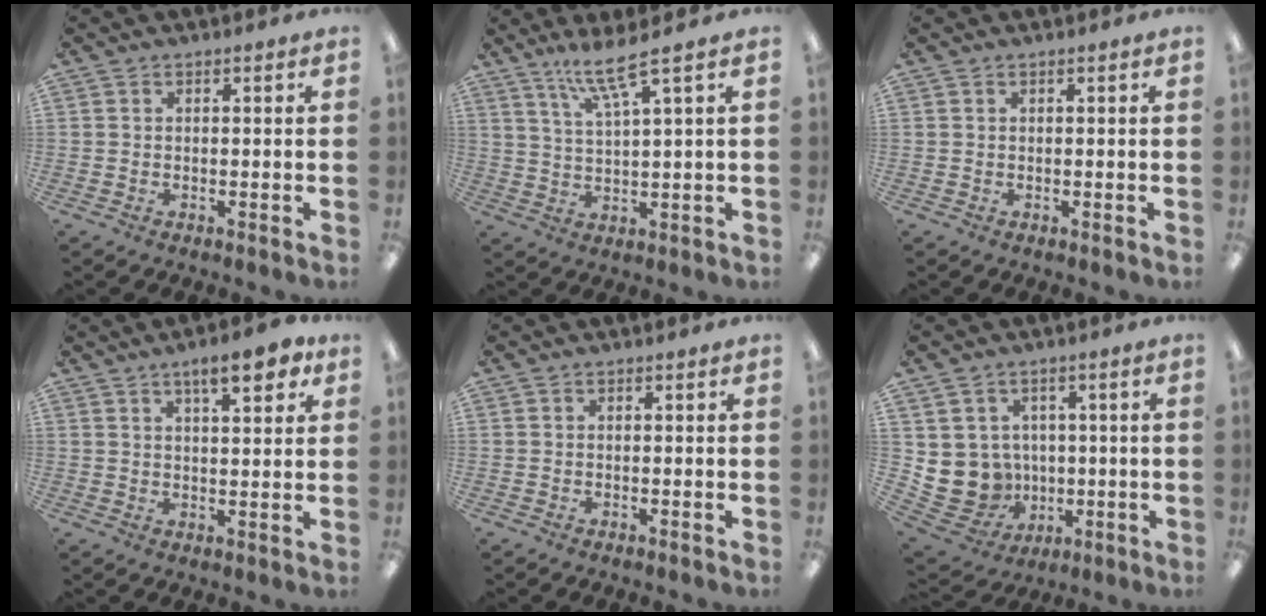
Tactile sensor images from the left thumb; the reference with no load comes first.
{"total": 7.8, "force": [5.7, 0.4, 5.3], "torque": [-0.118, -0.015, 0.099]}
{"total": 0.0}
{"total": 7.8, "force": [4.7, 2.7, 5.6], "torque": [-0.072, -0.021, 0.073]}
{"total": 0.0}
{"total": 8.2, "force": [-0.1, 8.1, 1.0], "torque": [-0.059, -0.014, 0.010]}